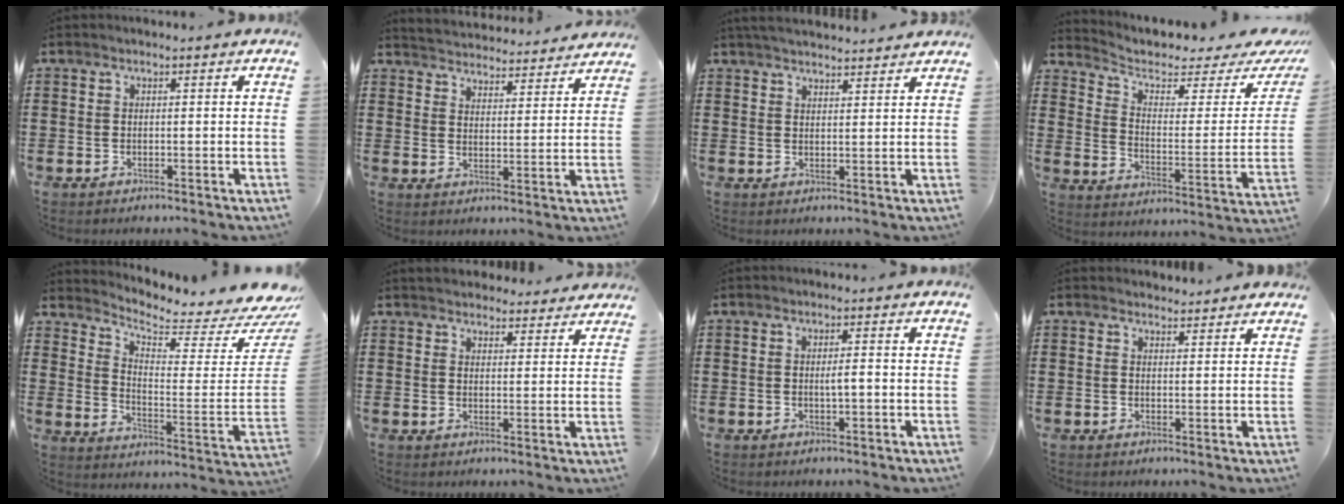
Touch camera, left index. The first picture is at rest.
{"total": 3.9, "force": [3.9, -0.3, -0.6], "torque": [-0.010, -0.032, 0.065]}
{"total": 3.3, "force": [3.2, 0.0, 0.4], "torque": [-0.017, -0.009, 0.061]}
{"total": 4.1, "force": [2.9, 1.6, 2.4], "torque": [-0.058, -0.024, 0.042]}
{"total": 4.1, "force": [3.7, 0.5, 1.7], "torque": [-0.051, -0.050, 0.058]}
{"total": 3.6, "force": [3.5, 0.7, 0.0], "torque": [-0.003, -0.013, 0.065]}
{"total": 1.6, "force": [-0.2, 0.2, 1.6], "torque": [-0.029, -0.001, -0.005]}
{"total": 2.0, "force": [1.9, 0.5, -0.1], "torque": [-0.004, 0.000, 0.038]}